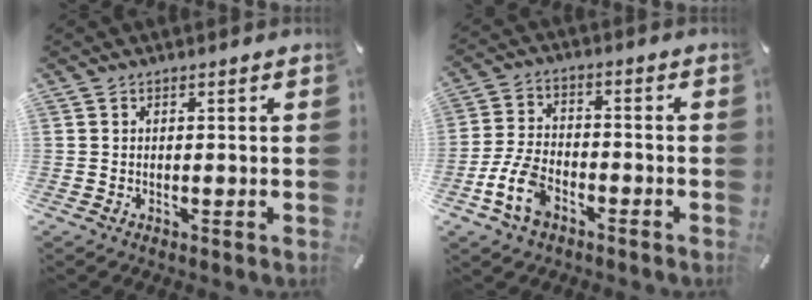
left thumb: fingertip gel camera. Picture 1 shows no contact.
{"total": 10.2, "force": [-5.2, 6.3, 6.1], "torque": [-0.144, 0.017, -0.099]}